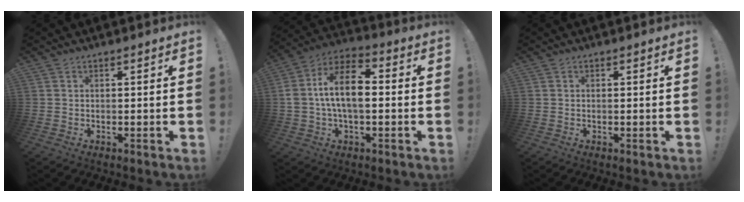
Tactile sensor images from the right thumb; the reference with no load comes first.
{"total": 15.0, "force": [0.5, 8.3, 12.4], "torque": [-0.236, 0.012, 0.007]}
{"total": 0.0}